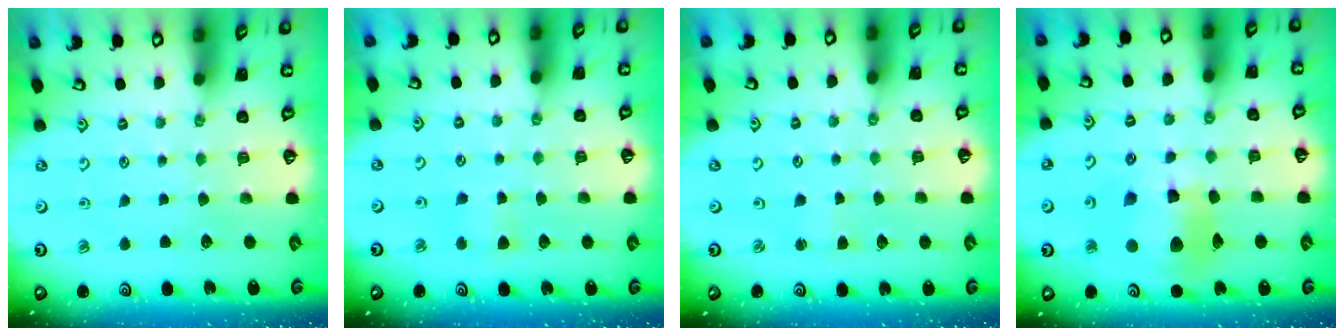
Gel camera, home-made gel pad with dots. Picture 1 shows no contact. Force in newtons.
{"total": 2.9, "press": 2.9, "slide": 0.4}
{"total": 1.6, "press": 1.6, "slide": 0.3}
{"total": 14.0, "press": 13.9, "slide": 1.9}